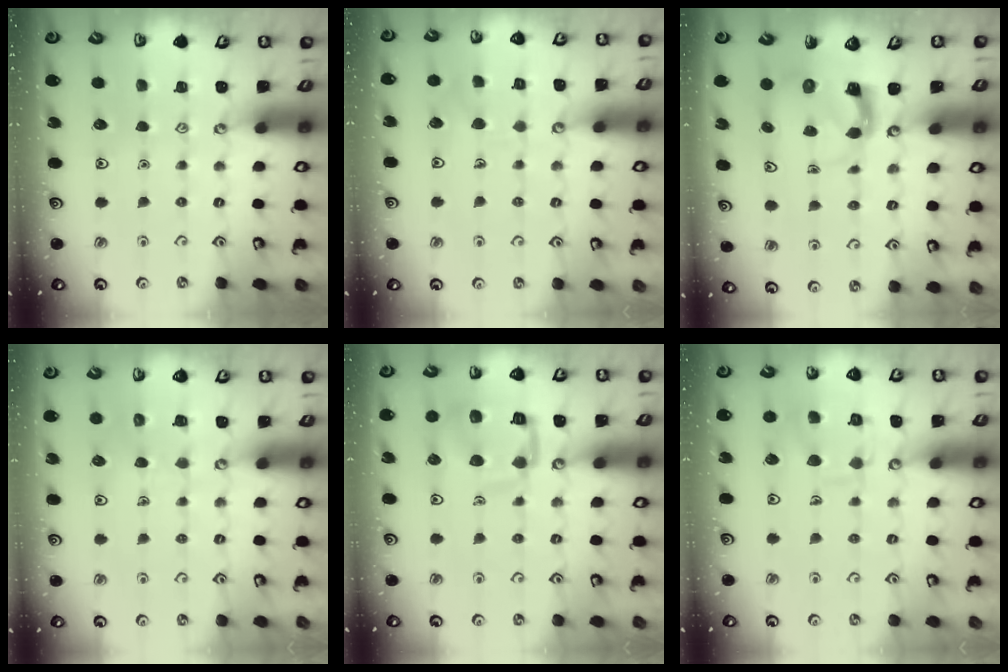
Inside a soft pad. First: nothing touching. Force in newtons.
{"total": 5.7, "press": 5.7, "slide": 0.2}
{"total": 3.7, "press": 3.7, "slide": 0.4}
{"total": 4.8, "press": 4.7, "slide": 0.3}
{"total": 14.2, "press": 14.2, "slide": 1.5}
{"total": 10.4, "press": 10.3, "slide": 0.8}